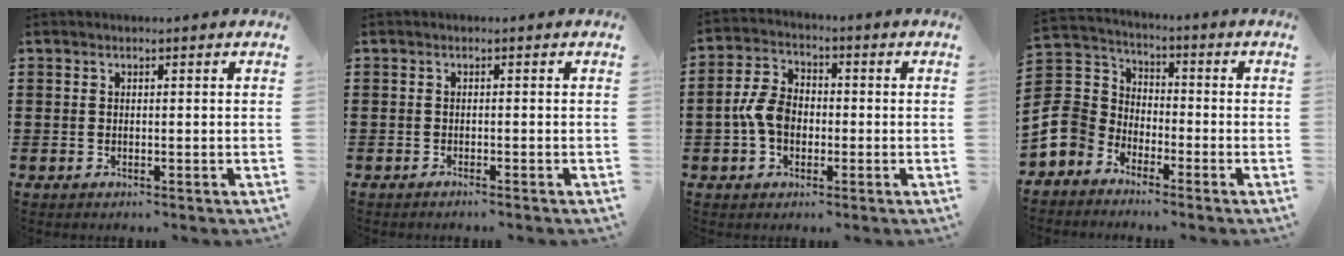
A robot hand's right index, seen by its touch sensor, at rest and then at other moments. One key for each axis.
{"total": 0.7, "fx": -0.6, "fy": -0.3, "fz": 0.2, "tx": -0.005, "ty": -0.003, "tz": -0.010}
{"total": 6.5, "fx": -1.3, "fy": 4.4, "fz": 4.7, "tx": -0.113, "ty": 0.004, "tz": -0.029}
{"total": 6.9, "fx": -3.6, "fy": 5.8, "fz": 1.2, "tx": -0.085, "ty": 0.004, "tz": -0.083}